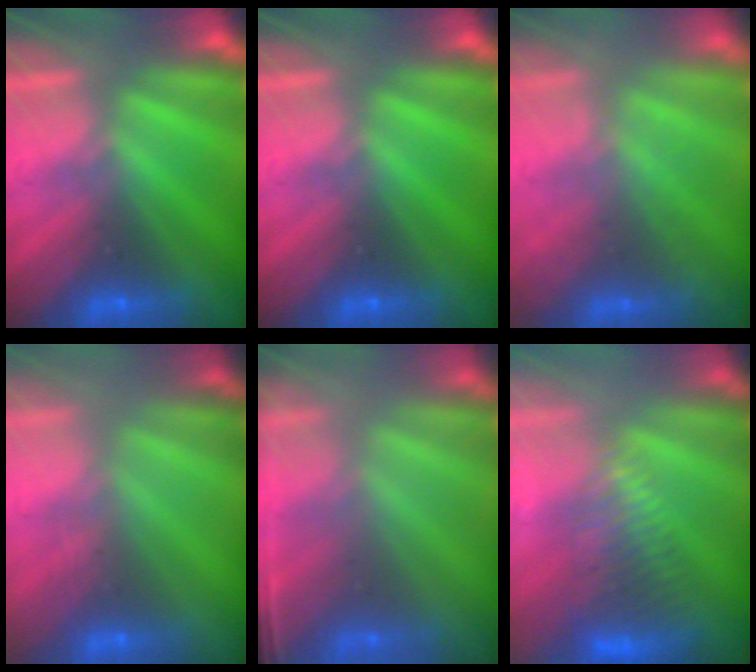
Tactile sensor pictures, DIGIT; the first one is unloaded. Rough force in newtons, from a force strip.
{"total": 0.0}
{"total": 1.6}
{"total": 2.9}
{"total": 1.0}
{"total": 5.1}